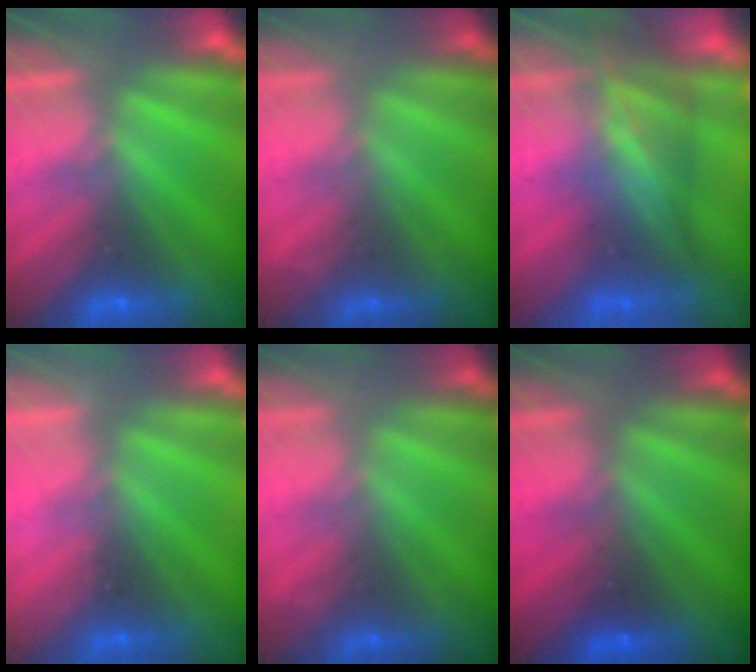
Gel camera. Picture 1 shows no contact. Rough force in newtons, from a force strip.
{"total": 1.8}
{"total": 10.6}
{"total": 2.4}
{"total": 1.8}
{"total": 1.5}